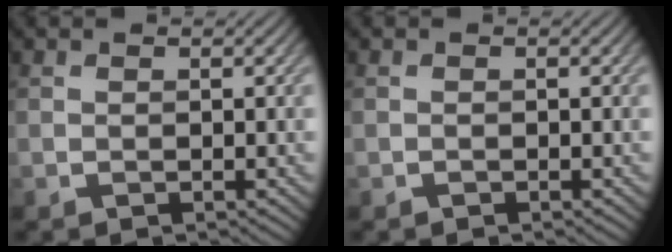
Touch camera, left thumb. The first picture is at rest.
{"total": 0.0}